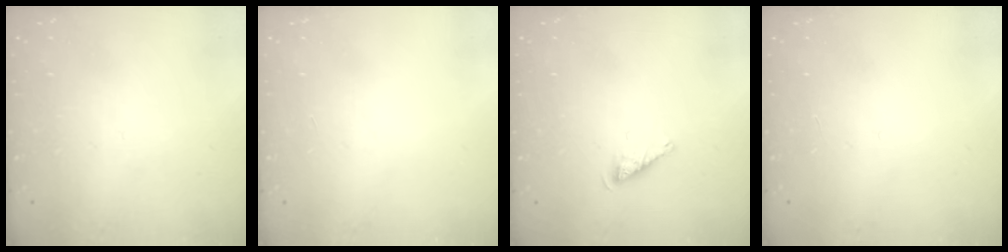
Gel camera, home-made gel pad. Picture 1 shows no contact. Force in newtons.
{"total": 0.0}
{"total": 4.0, "press": 3.9, "slide": 0.4}
{"total": 0.0}